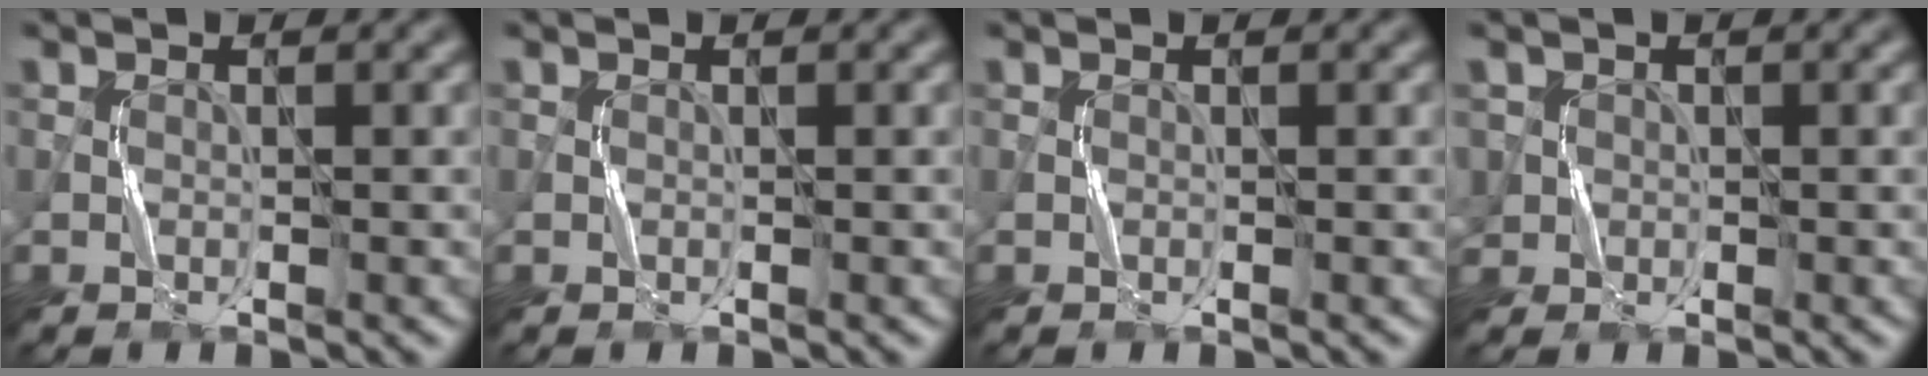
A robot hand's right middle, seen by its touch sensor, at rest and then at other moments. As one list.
[{"total": 0.0}, {"total": 0.0}, {"total": 1.4, "force": [0.0, 1.4, 0.0], "torque": [0.007, -0.001, 0.003]}]